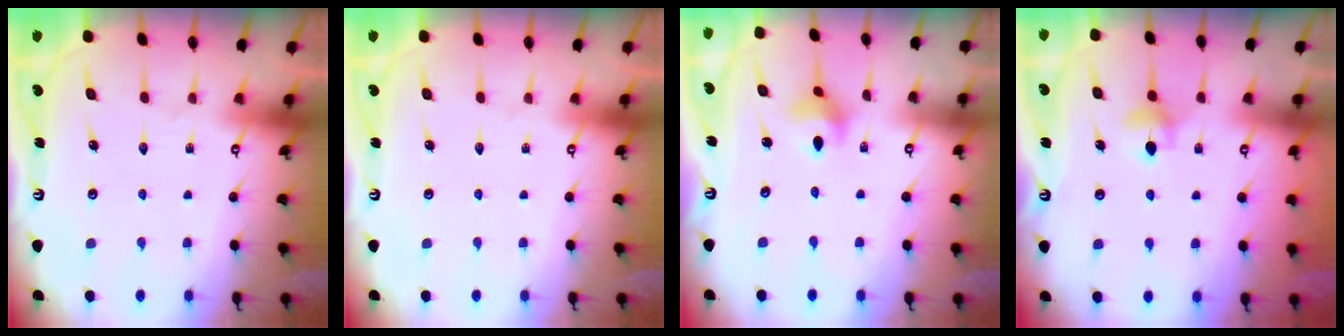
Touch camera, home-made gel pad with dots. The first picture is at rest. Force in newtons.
{"total": 0.0}
{"total": 4.3, "press": 4.2, "slide": 0.6}
{"total": 5.4, "press": 5.4, "slide": 0.5}